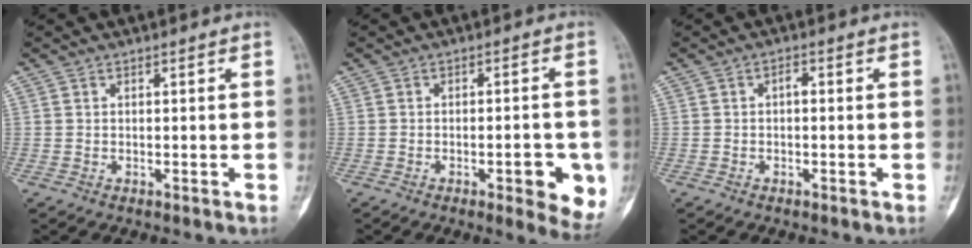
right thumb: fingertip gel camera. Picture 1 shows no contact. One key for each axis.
{"total": 8.4, "fx": -2.8, "fy": 2.9, "fz": 7.3, "tx": -0.072, "ty": 0.003, "tz": -0.028}
{"total": 1.3, "fx": -0.1, "fy": 0.7, "fz": 1.1, "tx": -0.011, "ty": 0.005, "tz": -0.006}